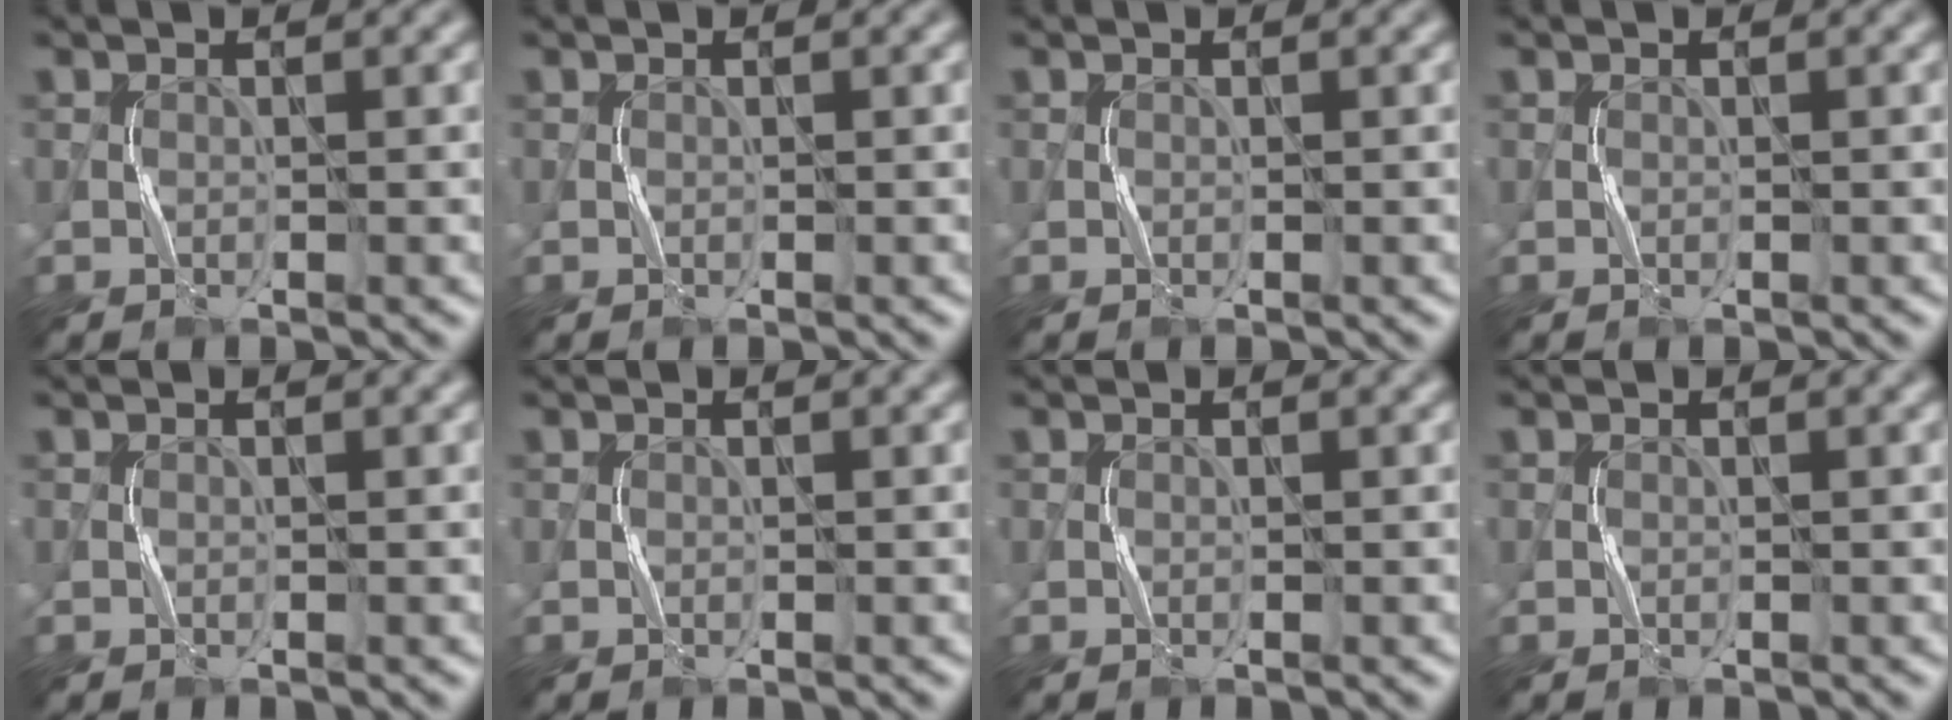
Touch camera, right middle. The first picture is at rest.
{"total": 0.0}
{"total": 0.0}
{"total": 0.0}
{"total": 0.0}
{"total": 0.0}
{"total": 0.0}
{"total": 0.0}